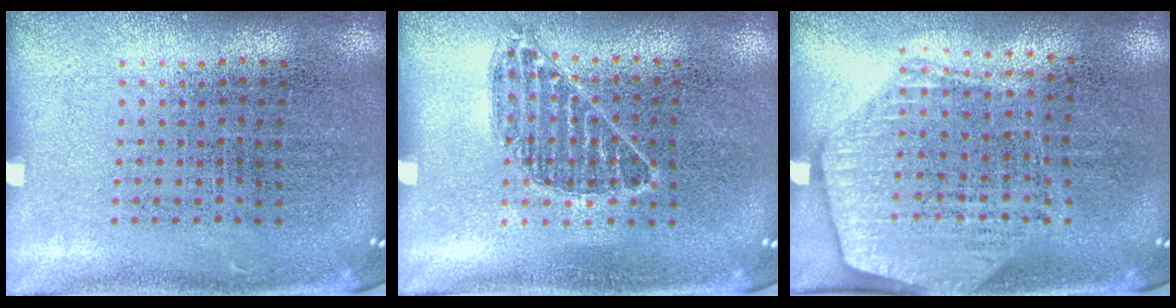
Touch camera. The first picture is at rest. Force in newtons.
{"total": 0.7, "press": 0.7, "slide": 0.3}
{"total": 1.7, "press": 1.5, "slide": 0.8}